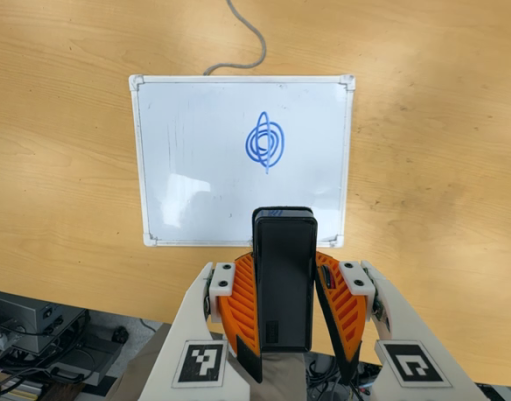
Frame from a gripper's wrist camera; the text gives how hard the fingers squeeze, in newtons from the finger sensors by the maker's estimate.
{"total": 5.5, "left": 4.3, "right": 6.7}